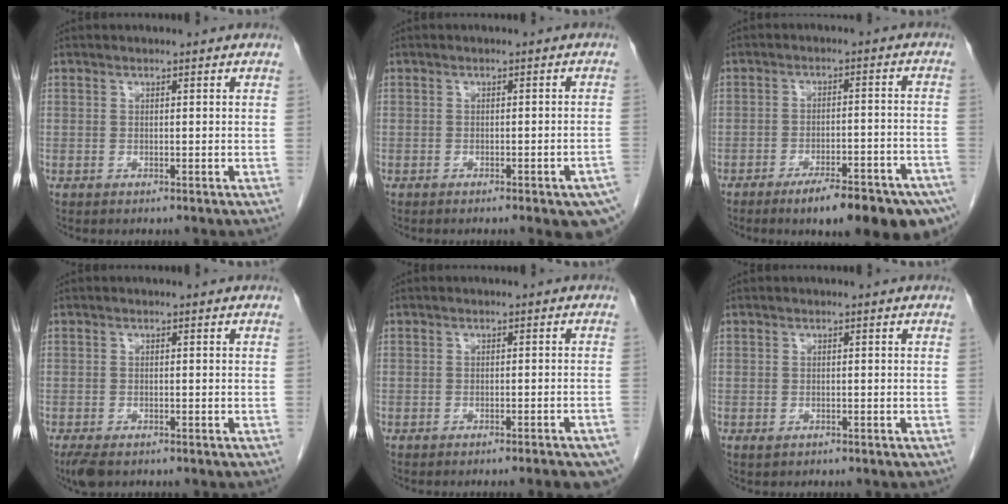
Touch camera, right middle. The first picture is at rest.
{"total": 7.3, "force": [-5.1, 0.9, 5.1], "torque": [-0.046, -0.005, -0.061]}
{"total": 15.2, "force": [-10.6, 2.7, 10.5], "torque": [-0.084, 0.013, -0.148]}
{"total": 3.4, "force": [-2.4, 1.4, 2.0], "torque": [-0.041, -0.010, -0.039]}
{"total": 7.0, "force": [-5.8, 0.2, 3.9], "torque": [-0.031, -0.015, -0.067]}
{"total": 0.6, "force": [-0.4, 0.4, 0.3], "torque": [-0.008, -0.001, -0.003]}